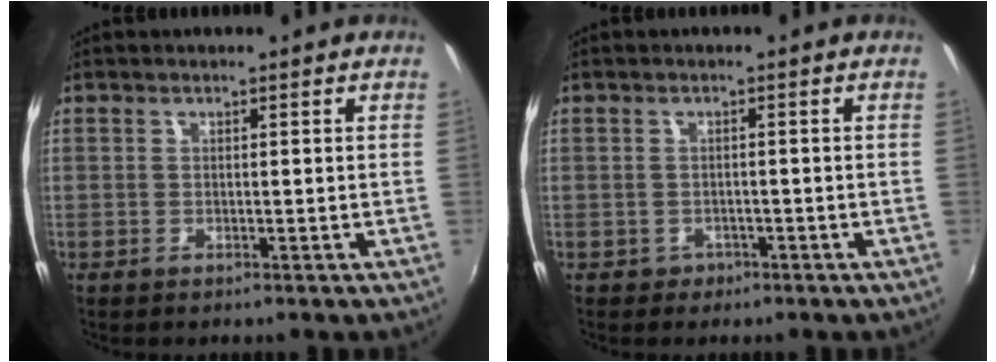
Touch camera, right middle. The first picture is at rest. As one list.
[{"total": 1.9, "force": [-1.0, 1.6, 0.3], "torque": [-0.007, -0.001, -0.011]}]